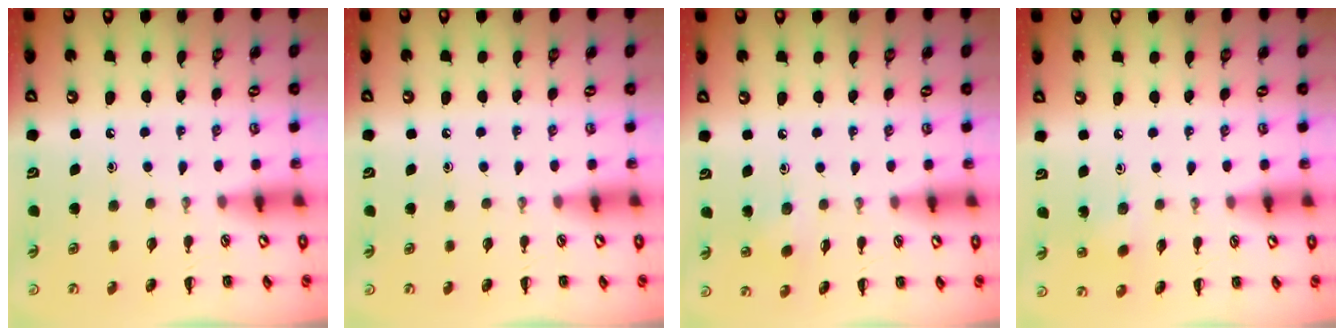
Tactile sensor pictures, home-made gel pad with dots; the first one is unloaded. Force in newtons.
{"total": 0.0}
{"total": 2.9, "press": 2.8, "slide": 1.0}
{"total": 2.4, "press": 2.3, "slide": 0.6}